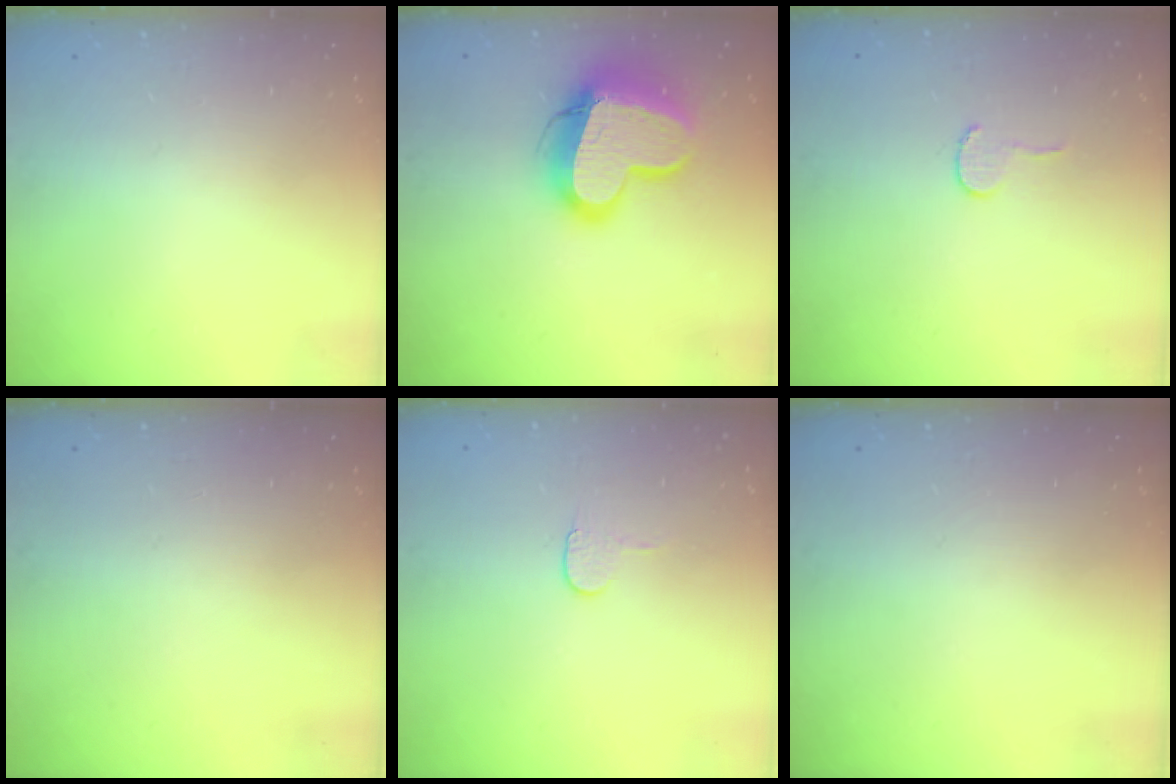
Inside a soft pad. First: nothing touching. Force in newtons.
{"total": 16.8, "press": 16.7, "slide": 1.8}
{"total": 3.7, "press": 3.7, "slide": 0.4}
{"total": 0.0}
{"total": 4.1, "press": 4.1, "slide": 0.4}
{"total": 0.0}